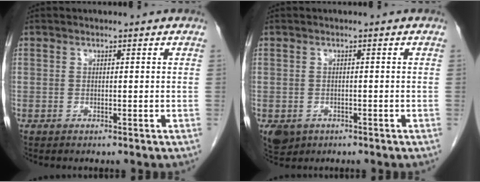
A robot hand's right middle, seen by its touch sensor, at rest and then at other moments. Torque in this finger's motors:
{"motor_torque": [0.52, -0.30, 0.01, 0.01]}